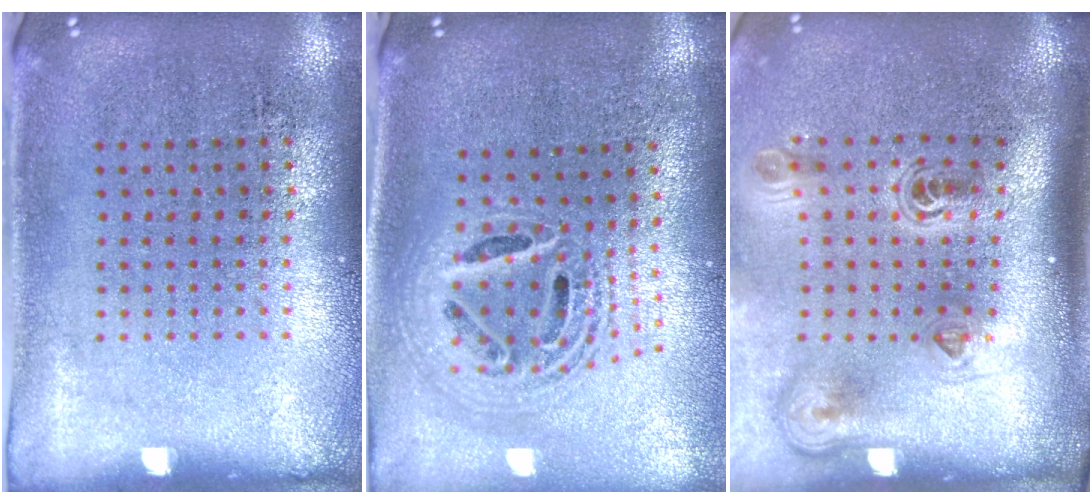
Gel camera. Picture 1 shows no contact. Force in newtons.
{"total": 2.2, "press": 1.6, "slide": 1.5}
{"total": 2.3, "press": 1.5, "slide": 1.7}